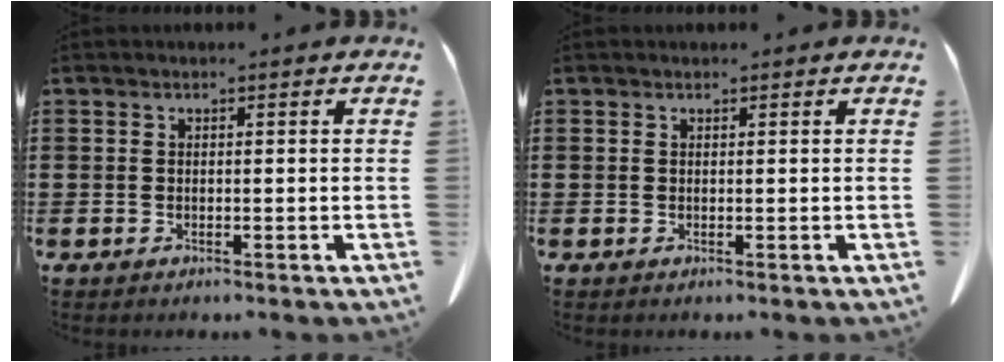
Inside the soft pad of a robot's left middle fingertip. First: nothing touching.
{"total": 0.0}